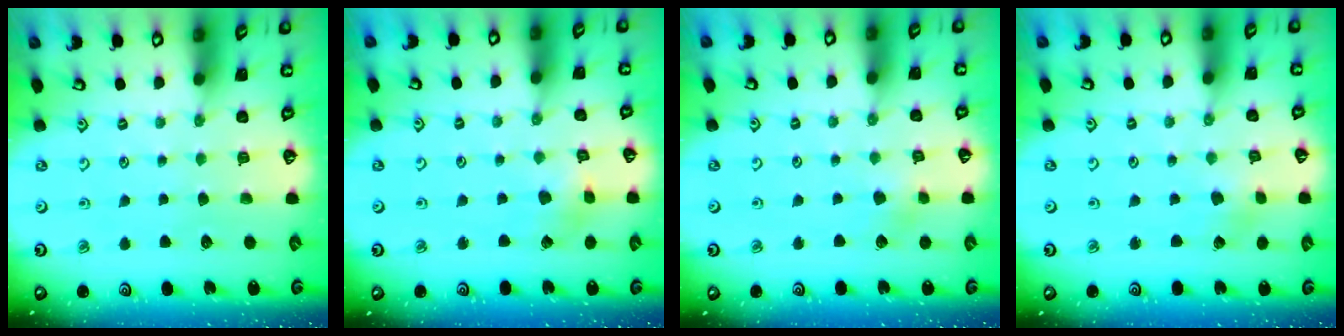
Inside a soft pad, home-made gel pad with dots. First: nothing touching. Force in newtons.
{"total": 2.7, "press": 2.7, "slide": 0.3}
{"total": 3.0, "press": 3.0, "slide": 0.4}
{"total": 1.4, "press": 1.4, "slide": 0.2}